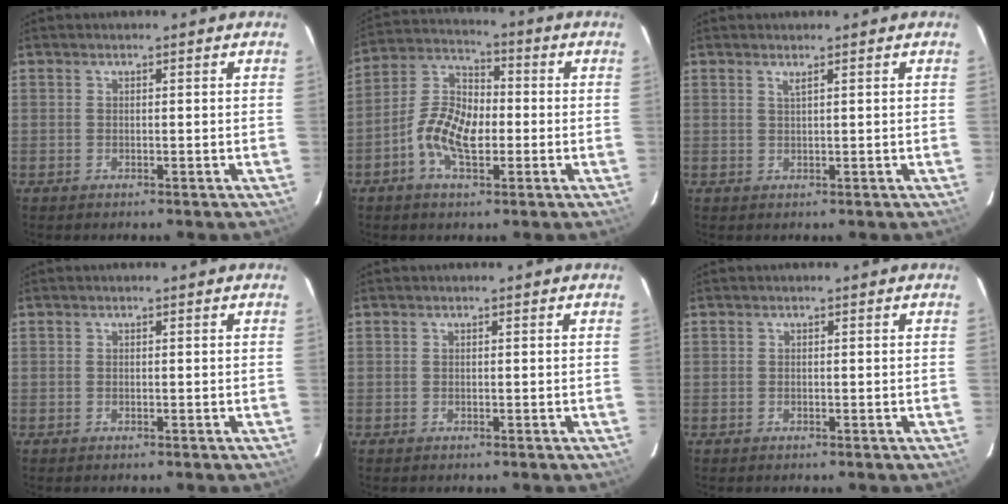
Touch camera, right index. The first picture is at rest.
{"total": 10.4, "force": [-2.9, 5.4, 8.4], "torque": [-0.175, 0.012, -0.060]}
{"total": 0.8, "force": [0.6, -0.3, 0.5], "torque": [-0.008, -0.001, 0.009]}
{"total": 0.0}
{"total": 0.0}
{"total": 0.0}